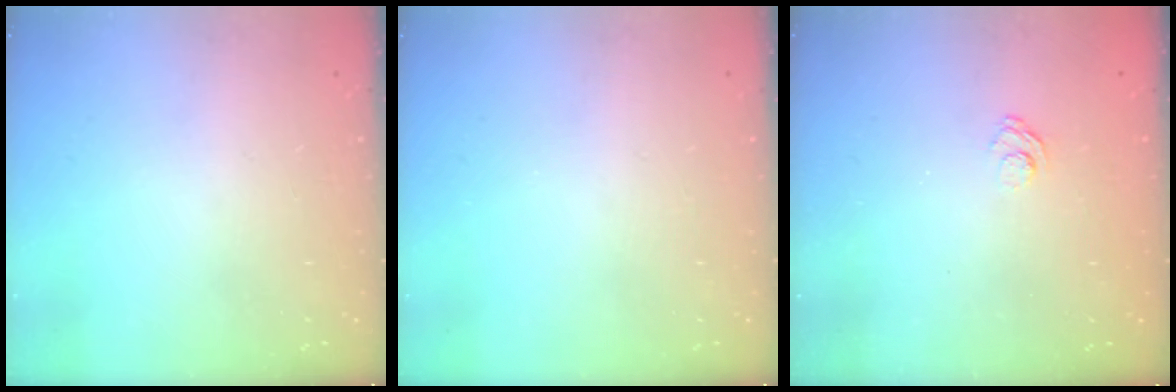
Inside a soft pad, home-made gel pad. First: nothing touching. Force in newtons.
{"total": 0.0}
{"total": 3.2, "press": 2.9, "slide": 1.3}